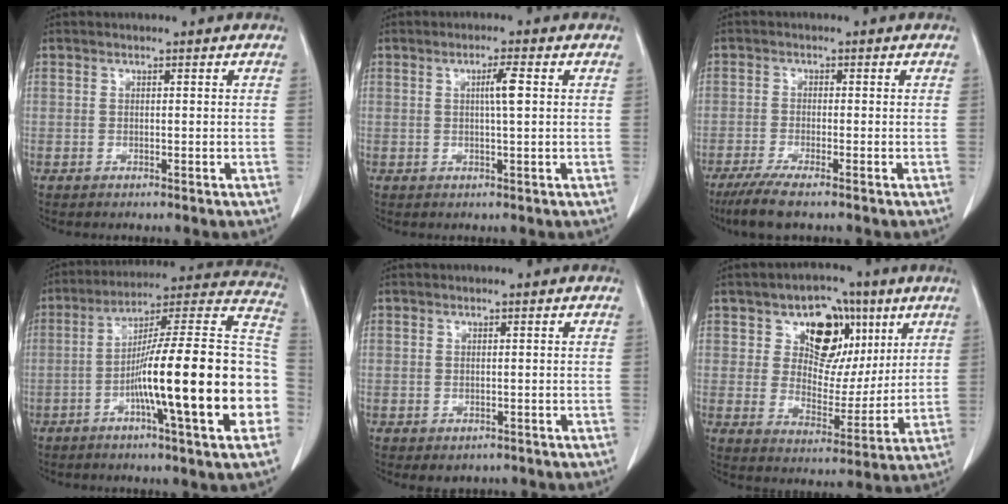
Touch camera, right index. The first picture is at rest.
{"total": 3.0, "force": [0.6, -0.1, 2.9], "torque": [-0.048, 0.001, 0.012]}
{"total": 5.9, "force": [-4.3, 0.3, 3.9], "torque": [-0.071, -0.016, -0.074]}
{"total": 23.9, "force": [-5.7, 1.2, 23.2], "torque": [-0.275, 0.015, -0.091]}
{"total": 1.8, "force": [-1.1, 1.4, 0.5], "torque": [-0.006, 0.000, -0.007]}
{"total": 11.3, "force": [5.3, 7.6, 6.5], "torque": [-0.088, 0.020, 0.090]}